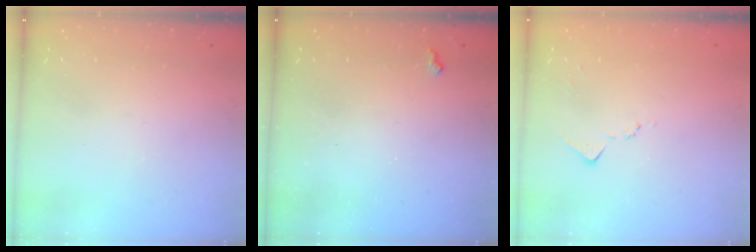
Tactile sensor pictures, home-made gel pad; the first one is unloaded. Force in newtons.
{"total": 5.0, "press": 5.0, "slide": 0.7}
{"total": 6.6, "press": 6.6, "slide": 0.7}